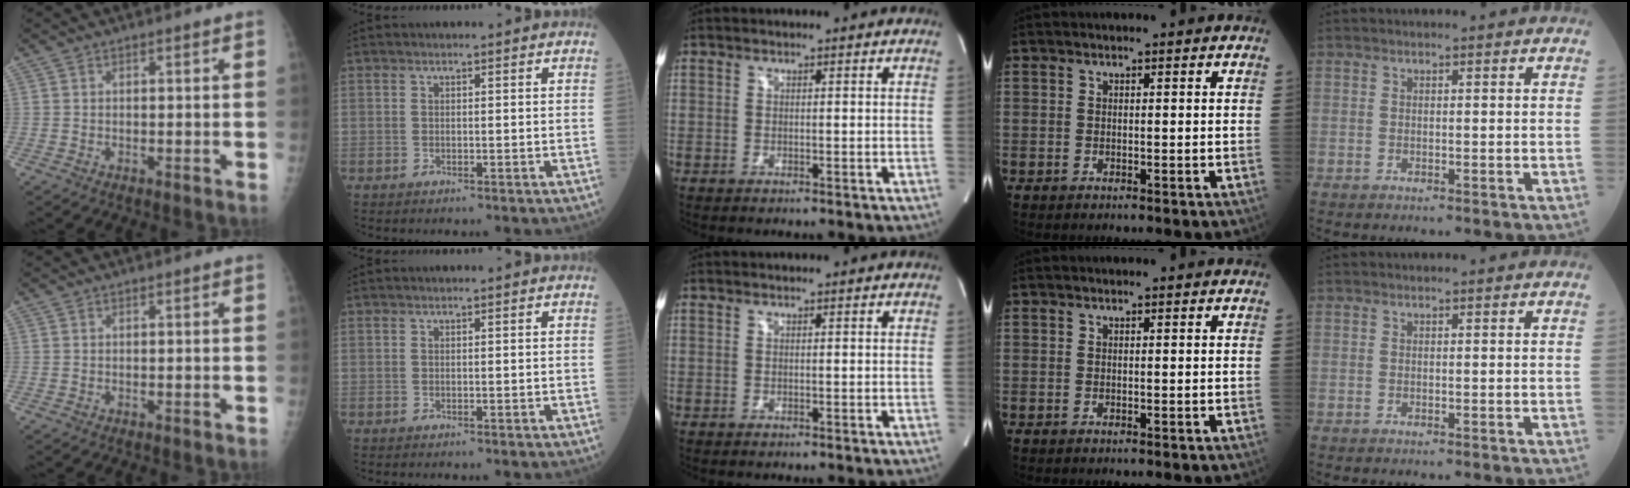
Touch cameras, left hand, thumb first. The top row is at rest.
{}